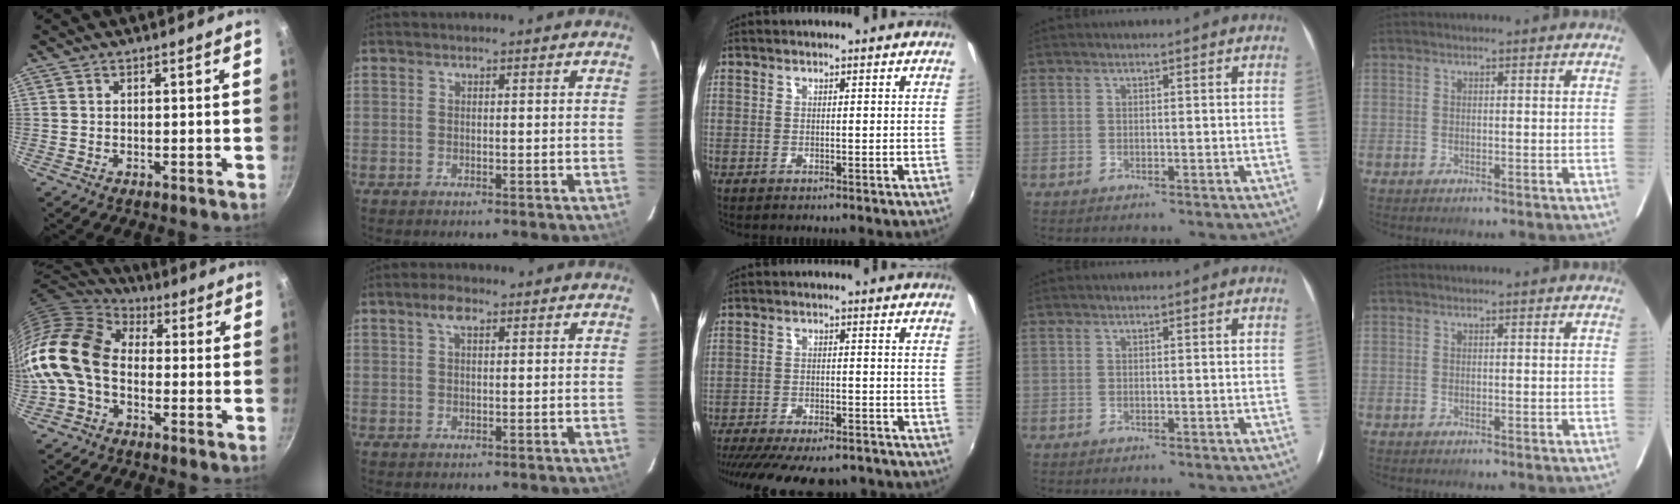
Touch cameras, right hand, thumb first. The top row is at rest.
{"thumb": {"total": 16.5, "force": [-1.8, 11.6, 11.6], "torque": [-0.211, 0.036, -0.056]}, "index": {"total": 2.9, "force": [1.5, 1.3, 2.2], "torque": [-0.042, 0.010, 0.026]}, "middle": {"total": 19.9, "force": [-16.8, 5.8, 9.0], "torque": [-0.186, -0.027, -0.231]}}